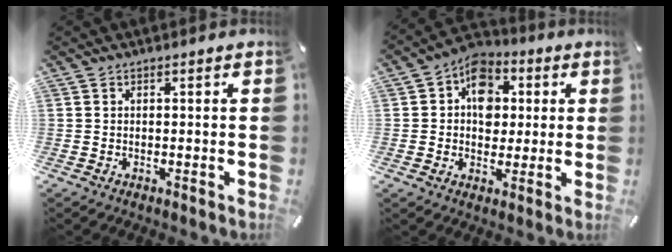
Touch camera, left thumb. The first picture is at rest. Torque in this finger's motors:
{"motor_torque": [0.64, 0.41, 0.21, 0.18, 0.04]}